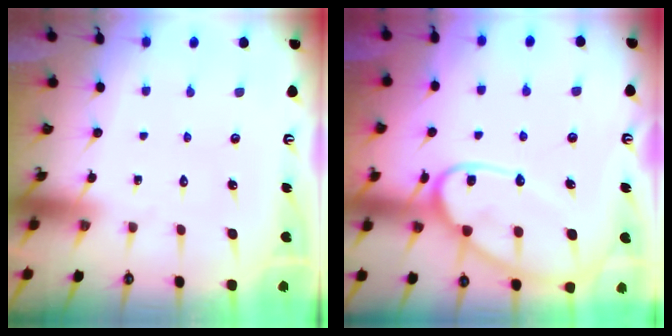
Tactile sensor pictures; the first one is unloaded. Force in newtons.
{"total": 16.1, "press": 16.0, "slide": 1.3}